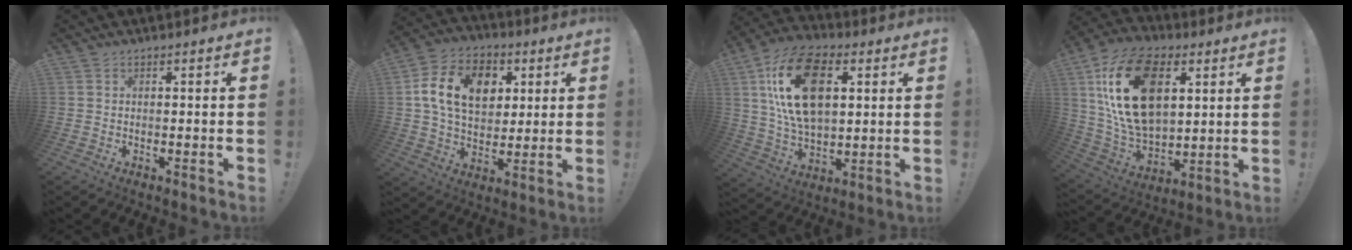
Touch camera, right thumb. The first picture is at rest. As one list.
[{"total": 17.2, "force": [5.0, 12.4, 10.9], "torque": [-0.184, 0.000, 0.094]}, {"total": 22.0, "force": [6.4, 13.2, 16.4], "torque": [-0.299, -0.010, 0.106]}, {"total": 25.4, "force": [7.8, 15.7, 18.4], "torque": [-0.346, -0.025, 0.140]}]